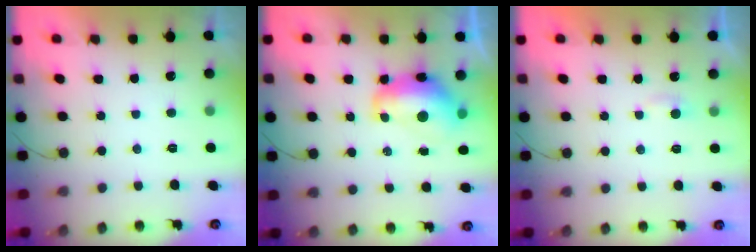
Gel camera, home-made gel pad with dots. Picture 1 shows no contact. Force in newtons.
{"total": 12.1, "press": 12.0, "slide": 1.6}
{"total": 2.4, "press": 2.4, "slide": 0.2}